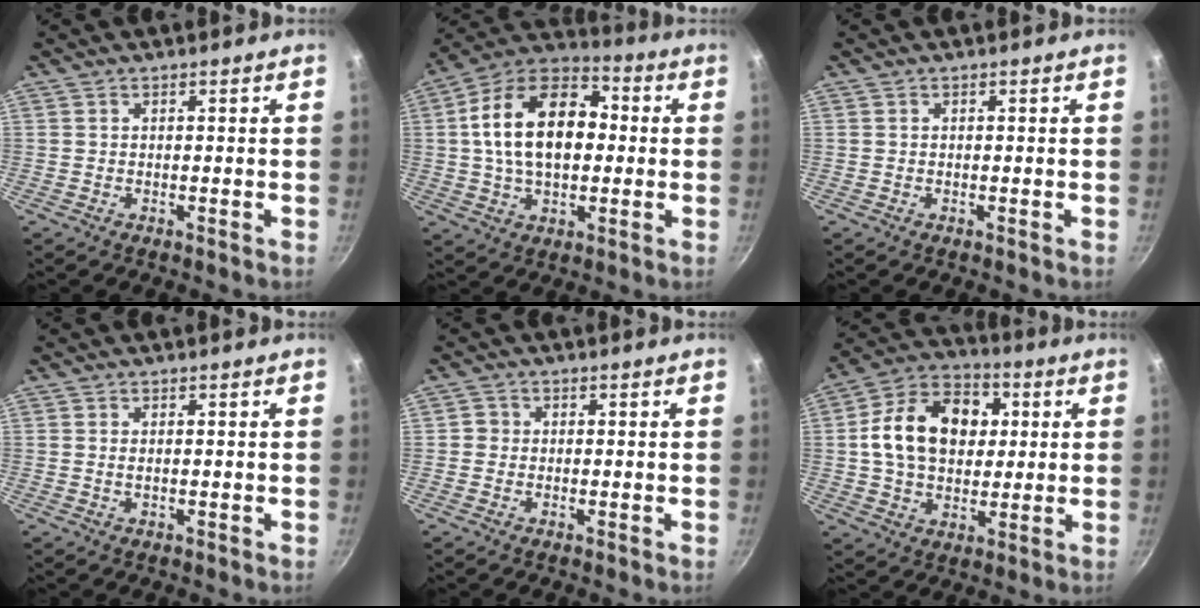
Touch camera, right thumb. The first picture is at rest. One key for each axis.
{"total": 19.2, "fx": 1.4, "fy": 12.3, "fz": 14.7, "tx": -0.220, "ty": 0.032, "tz": 0.008}
{"total": 0.0}
{"total": 0.8, "fx": 0.1, "fy": 0.3, "fz": 0.7, "tx": -0.015, "ty": 0.000, "tz": 0.001}
{"total": 1.6, "fx": -0.2, "fy": 1.5, "fz": 0.4, "tx": 0.002, "ty": 0.005, "tz": -0.008}
{"total": 17.6, "fx": 2.8, "fy": 12.9, "fz": 11.7, "tx": -0.163, "ty": 0.019, "tz": 0.036}